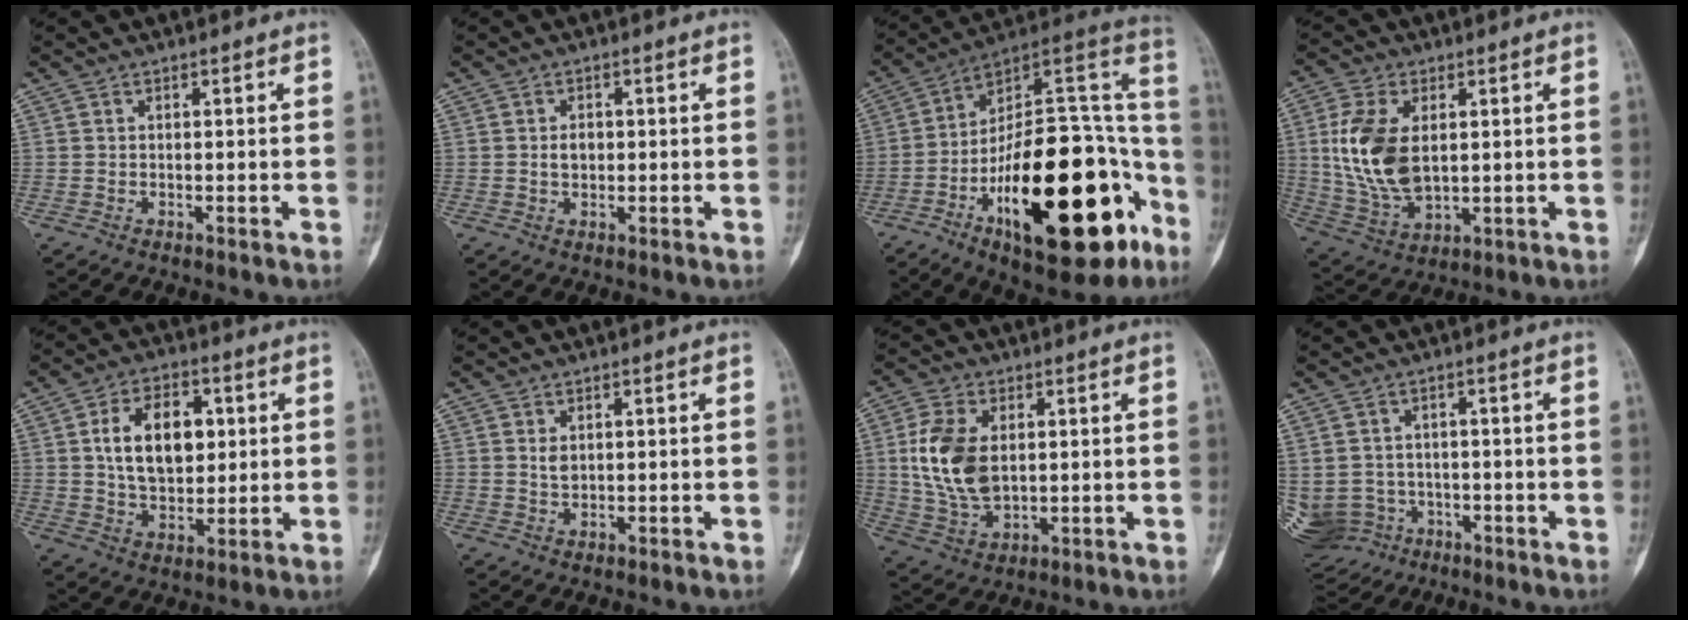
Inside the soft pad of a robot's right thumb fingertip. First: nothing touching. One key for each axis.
{"total": 2.5, "fx": 0.1, "fy": 1.8, "fz": 1.7, "tx": -0.022, "ty": 0.002, "tz": 0.001}
{"total": 33.0, "fx": -12.5, "fy": 13.8, "fz": 27.2, "tx": -0.338, "ty": 0.063, "tz": -0.184}
{"total": 14.3, "fx": 2.0, "fy": 8.3, "fz": 11.4, "tx": -0.230, "ty": -0.010, "tz": 0.051}
{"total": 13.2, "fx": 2.6, "fy": 8.3, "fz": 9.9, "tx": -0.135, "ty": -0.002, "tz": 0.045}
{"total": 1.8, "fx": 0.6, "fy": 1.2, "fz": 1.2, "tx": -0.017, "ty": -0.004, "tz": 0.014}
{"total": 12.8, "fx": 1.8, "fy": 7.9, "fz": 9.9, "tx": -0.194, "ty": -0.006, "tz": 0.042}
{"total": 12.3, "fx": -4.2, "fy": 10.7, "fz": 4.4, "tx": -0.113, "ty": 0.030, "tz": -0.056}